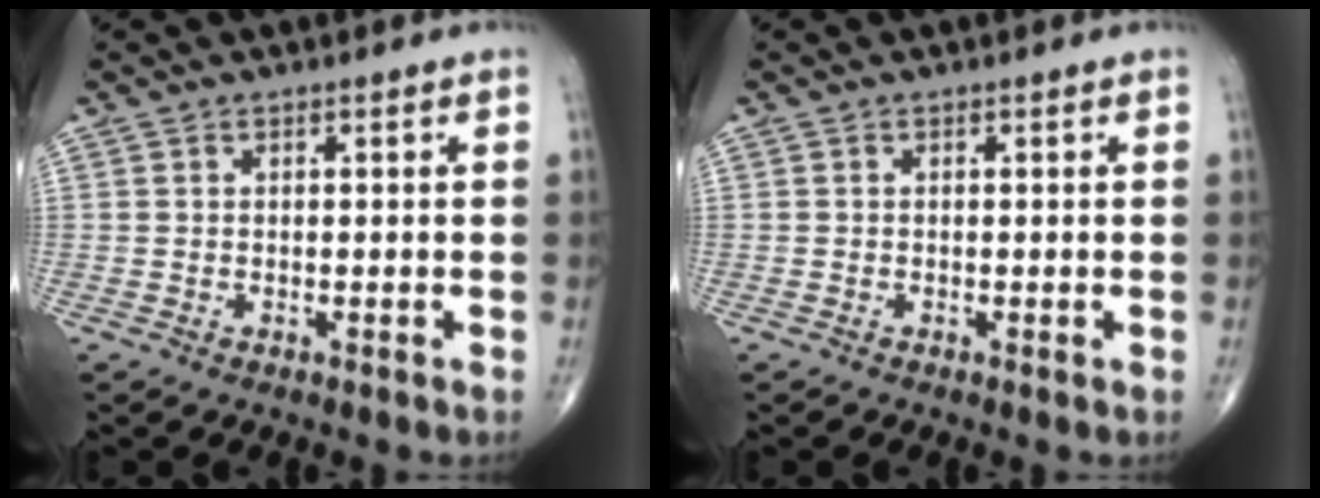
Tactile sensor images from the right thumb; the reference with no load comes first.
{"total": 0.6, "force": [-0.5, 0.1, 0.2], "torque": [-0.001, -0.002, -0.014]}